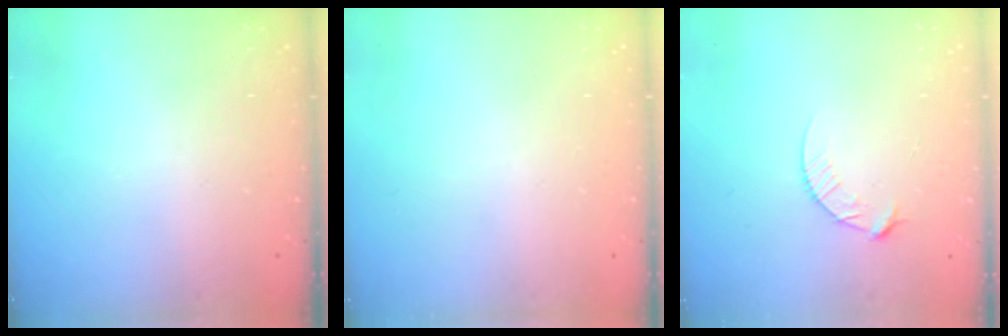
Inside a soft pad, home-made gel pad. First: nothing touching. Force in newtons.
{"total": 0.0}
{"total": 6.6, "press": 6.6, "slide": 0.7}